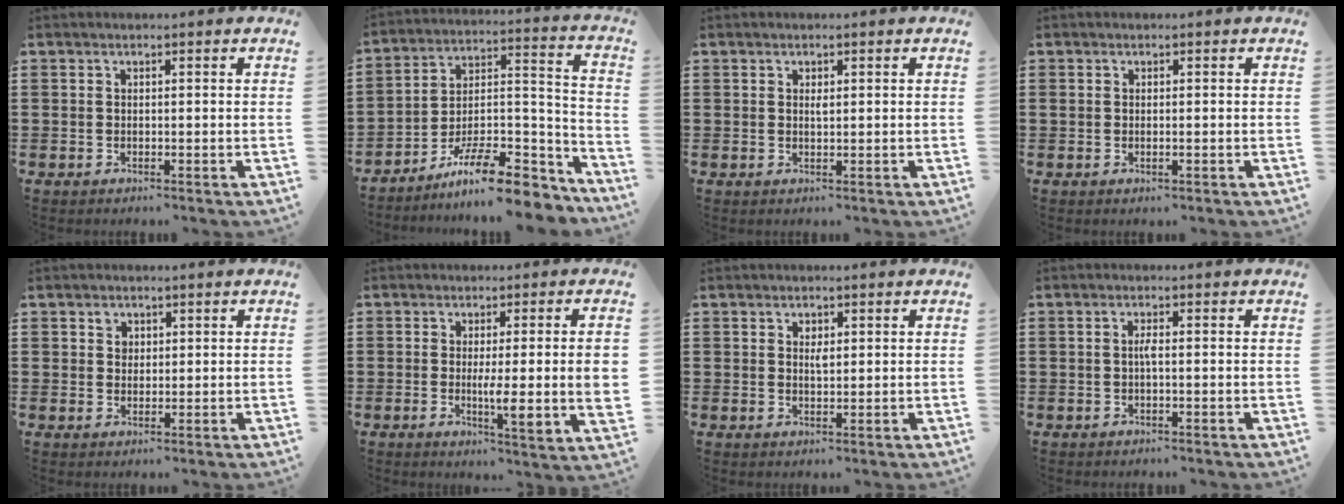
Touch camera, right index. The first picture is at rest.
{"total": 12.6, "force": [-10.2, 2.7, 7.0], "torque": [-0.109, 0.032, -0.187]}
{"total": 0.9, "force": [0.3, 0.4, 0.8], "torque": [-0.017, 0.001, 0.006]}
{"total": 0.6, "force": [-0.1, 0.3, 0.5], "torque": [-0.011, -0.002, -0.001]}
{"total": 1.7, "force": [0.9, 1.4, 0.4], "torque": [-0.014, 0.006, 0.018]}
{"total": 6.7, "force": [-0.2, 0.6, 6.6], "torque": [-0.116, -0.014, -0.007]}
{"total": 1.5, "force": [0.6, 0.8, 1.2], "torque": [-0.017, 0.001, 0.009]}
{"total": 1.5, "force": [-0.3, 0.2, 1.4], "torque": [-0.030, -0.001, -0.006]}